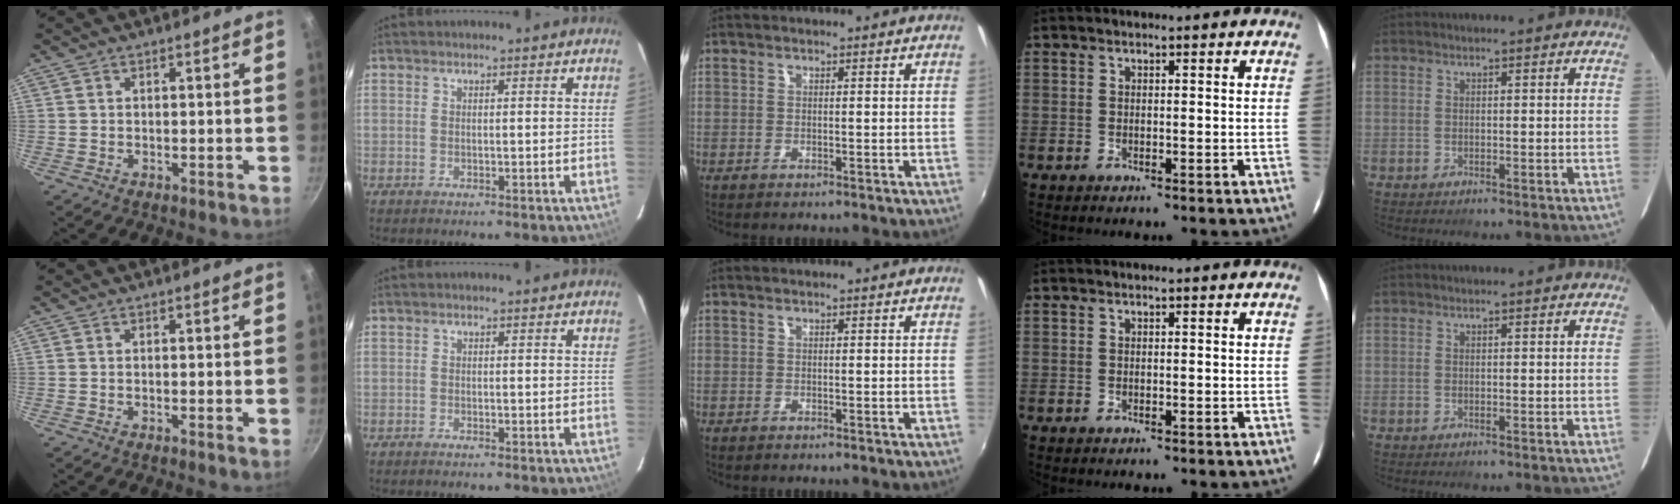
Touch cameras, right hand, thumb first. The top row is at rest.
{"thumb": {"total": 0.5, "force": [-0.1, -0.1, 0.5], "torque": [-0.007, -0.002, -0.004]}, "index": {"total": 0.7, "force": [-0.7, 0.1, 0.3], "torque": [-0.008, -0.001, -0.014]}}